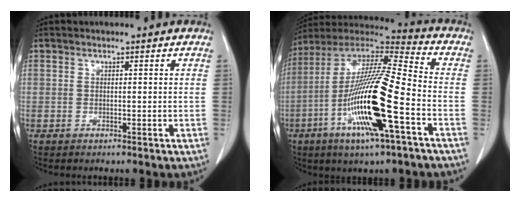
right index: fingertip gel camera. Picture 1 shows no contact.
{"total": 20.8, "force": [-6.5, 1.8, 19.7], "torque": [-0.400, -0.022, -0.123]}